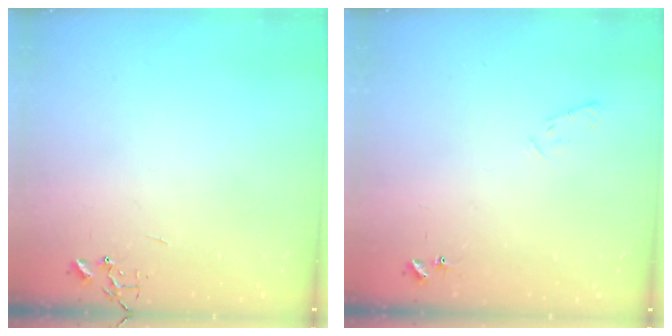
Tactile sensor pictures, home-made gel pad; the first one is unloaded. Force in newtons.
{"total": 5.3, "press": 5.2, "slide": 0.9}